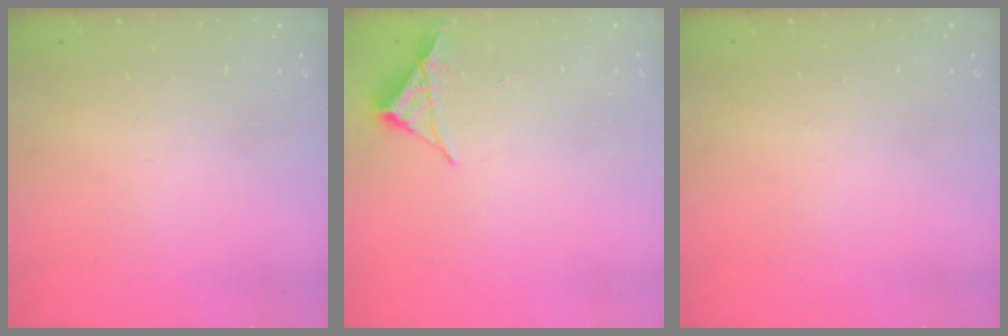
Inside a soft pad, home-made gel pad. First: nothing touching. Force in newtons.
{"total": 3.4, "press": 3.4, "slide": 0.6}
{"total": 0.0}